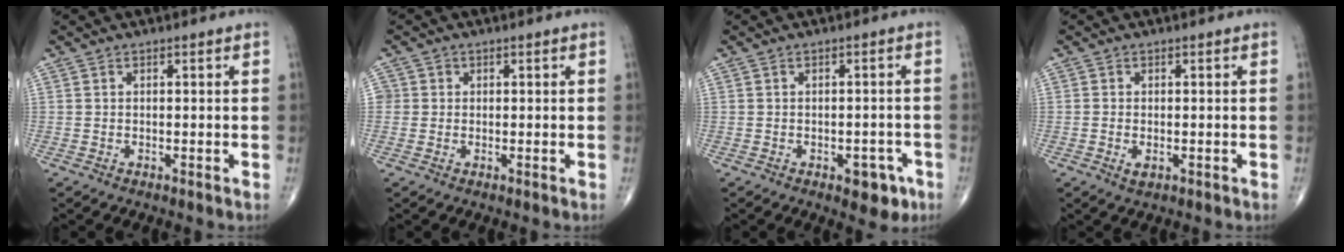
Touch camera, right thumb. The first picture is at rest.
{"total": 1.9, "force": [0.1, 1.9, 0.2], "torque": [0.011, 0.005, -0.001]}
{"total": 5.0, "force": [-2.5, 2.7, 3.4], "torque": [-0.018, 0.013, -0.026]}
{"total": 1.8, "force": [-0.5, 1.0, 1.4], "torque": [-0.026, -0.003, -0.010]}